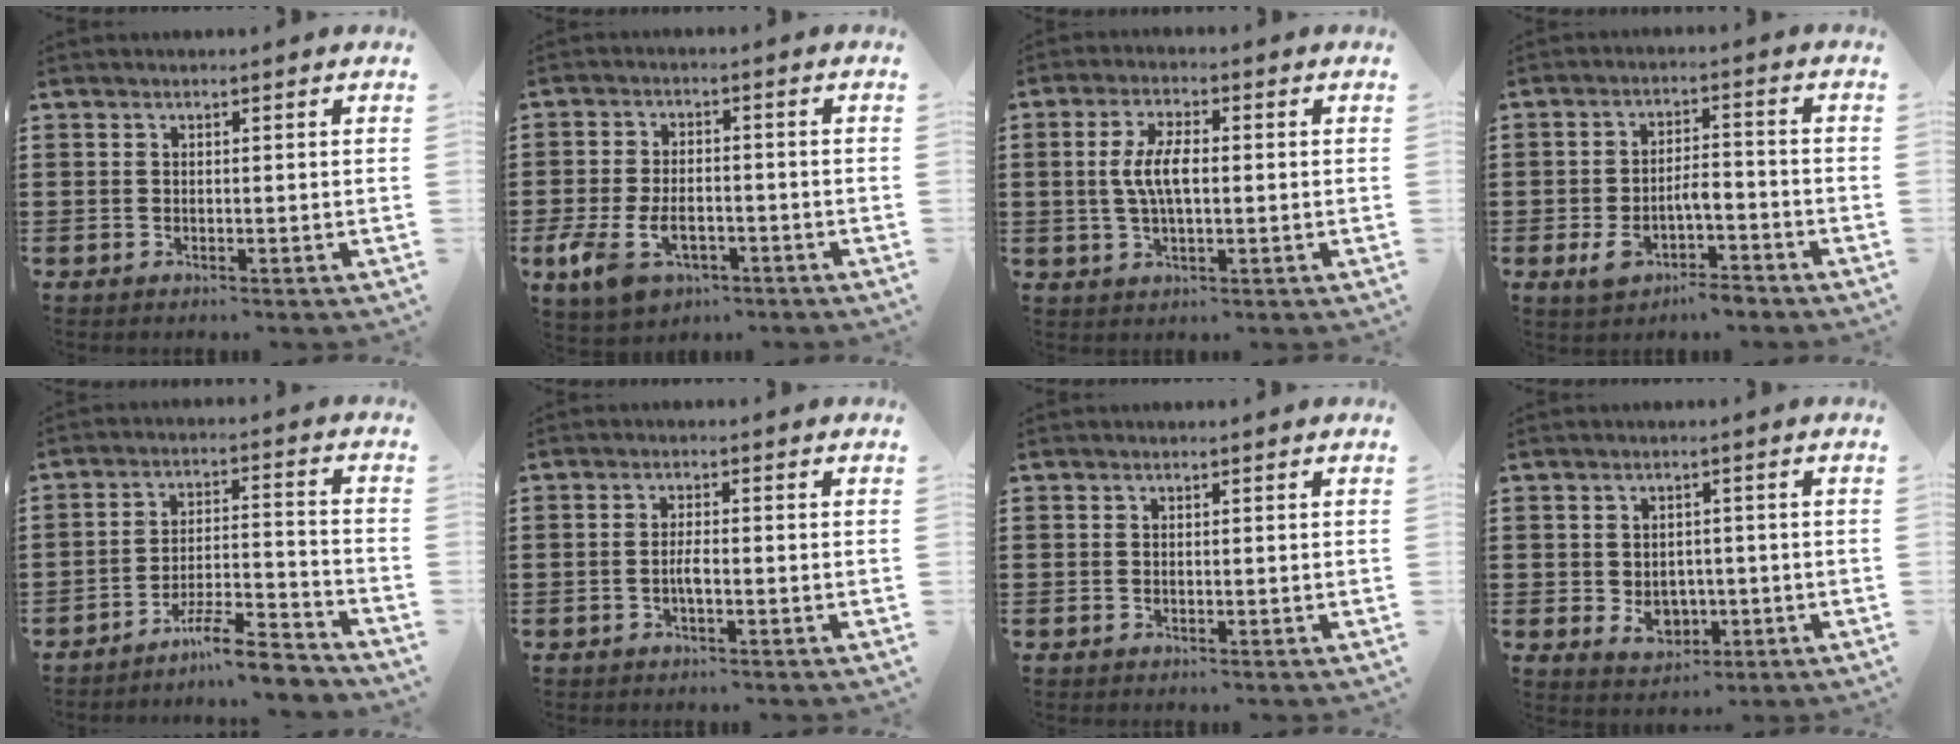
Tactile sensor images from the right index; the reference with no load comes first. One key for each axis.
{"total": 6.8, "fx": -3.1, "fy": 3.9, "fz": 4.7, "tx": -0.116, "ty": -0.003, "tz": -0.060}
{"total": 6.2, "fx": 0.2, "fy": 2.4, "fz": 5.7, "tx": -0.131, "ty": -0.001, "tz": -0.006}
{"total": 5.3, "fx": -3.0, "fy": 2.3, "fz": 3.7, "tx": -0.077, "ty": 0.009, "tz": -0.060}
{"total": 7.9, "fx": -7.0, "fy": 0.8, "fz": 3.6, "tx": -0.058, "ty": 0.013, "tz": -0.131}
{"total": 2.4, "fx": -0.8, "fy": 0.6, "fz": 2.3, "tx": -0.050, "ty": 0.001, "tz": -0.017}
{"total": 0.0}
{"total": 3.6, "fx": -0.6, "fy": 2.8, "fz": 2.1, "tx": -0.030, "ty": -0.002, "tz": -0.016}